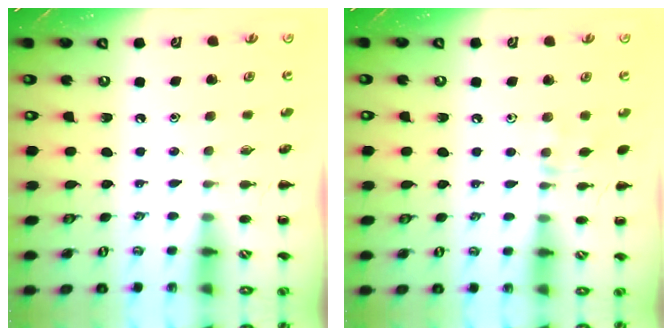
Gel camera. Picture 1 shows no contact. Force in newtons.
{"total": 5.3, "press": 5.2, "slide": 0.9}